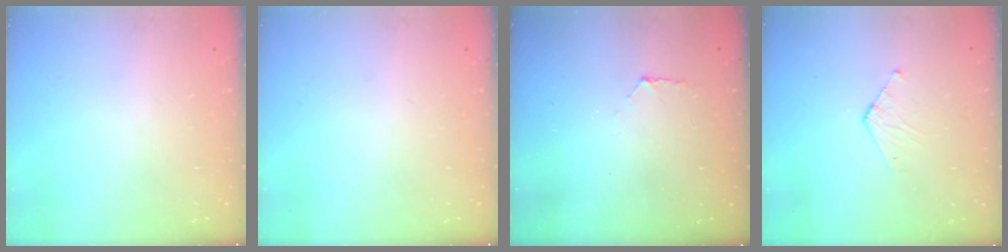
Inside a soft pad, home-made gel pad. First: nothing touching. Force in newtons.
{"total": 0.0}
{"total": 5.1, "press": 5.0, "slide": 0.5}
{"total": 3.6, "press": 3.6, "slide": 0.3}